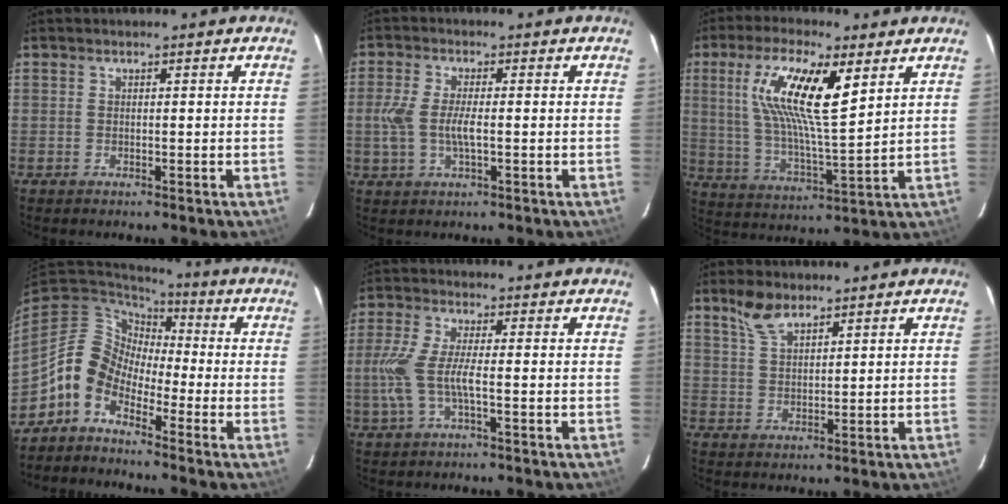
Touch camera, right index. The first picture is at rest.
{"total": 6.4, "force": [-0.7, 2.3, 5.9], "torque": [-0.126, -0.002, -0.013]}
{"total": 15.8, "force": [6.2, 3.8, 14.0], "torque": [-0.263, 0.004, 0.118]}
{"total": 9.8, "force": [-4.8, 7.8, 3.4], "torque": [-0.078, 0.034, -0.126]}
{"total": 7.8, "force": [-1.5, 1.6, 7.5], "torque": [-0.169, -0.003, -0.028]}
{"total": 5.2, "force": [3.9, 2.0, 2.7], "torque": [-0.051, 0.005, 0.080]}